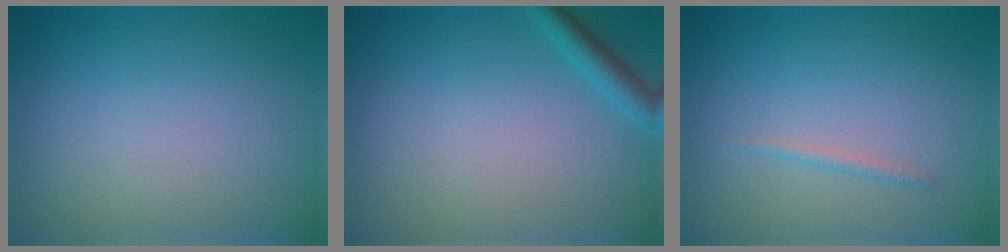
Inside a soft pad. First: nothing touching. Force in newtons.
{"total": 1.9, "press": 1.9, "slide": 0.1}
{"total": 0.7, "press": 0.7, "slide": 0.1}